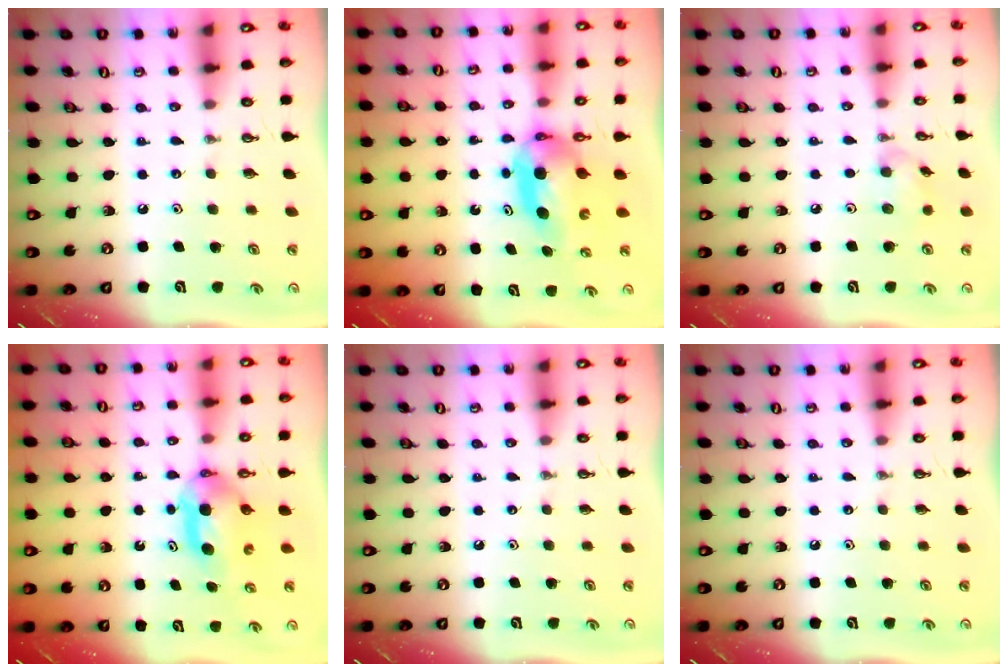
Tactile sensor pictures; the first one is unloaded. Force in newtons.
{"total": 7.5, "press": 5.7, "slide": 4.9}
{"total": 7.8, "press": 7.8, "slide": 0.2}
{"total": 8.7, "press": 5.2, "slide": 6.9}
{"total": 0.0}
{"total": 0.0}